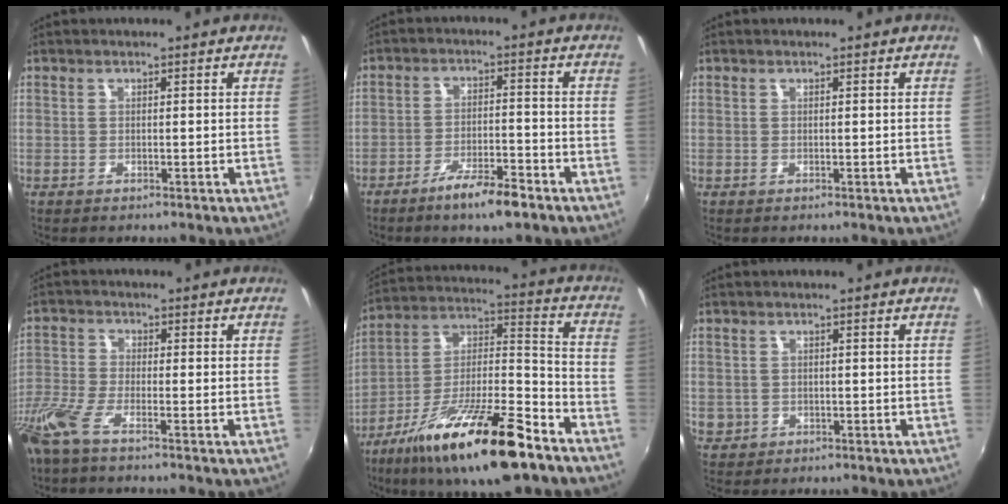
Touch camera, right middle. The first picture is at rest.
{"total": 7.4, "force": [-5.4, 1.2, 5.0], "torque": [-0.102, -0.004, -0.089]}
{"total": 0.0}
{"total": 7.5, "force": [-5.5, 1.0, 4.9], "torque": [-0.123, -0.023, -0.115]}
{"total": 22.9, "force": [-14.4, 5.9, 16.8], "torque": [-0.292, -0.015, -0.243]}
{"total": 4.7, "force": [-0.6, 4.5, 1.3], "torque": [-0.035, -0.001, 0.001]}